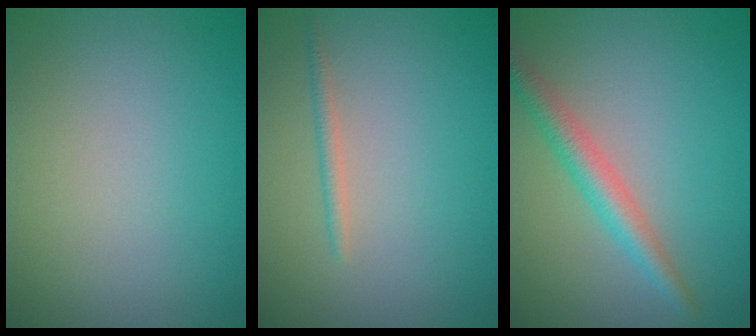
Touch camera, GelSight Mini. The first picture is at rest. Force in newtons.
{"total": 1.0, "press": 1.0, "slide": 0.0}
{"total": 3.2, "press": 3.2, "slide": 0.1}